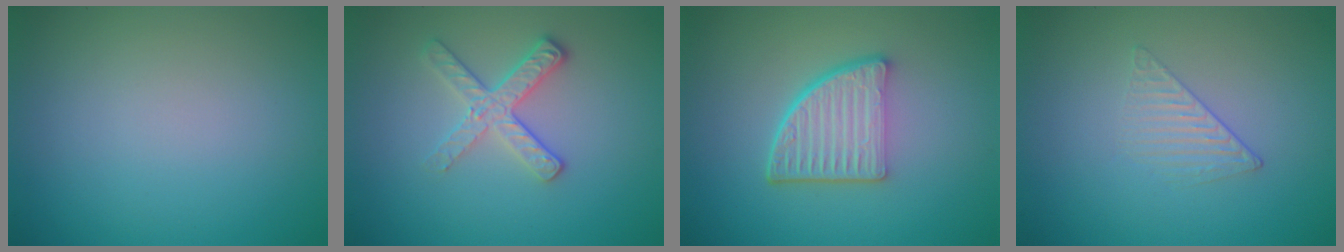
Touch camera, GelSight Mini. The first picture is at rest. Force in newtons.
{"total": 2.7, "press": 2.4, "slide": 1.2}
{"total": 5.3, "press": 3.9, "slide": 3.7}
{"total": 1.3, "press": 0.4, "slide": 1.2}